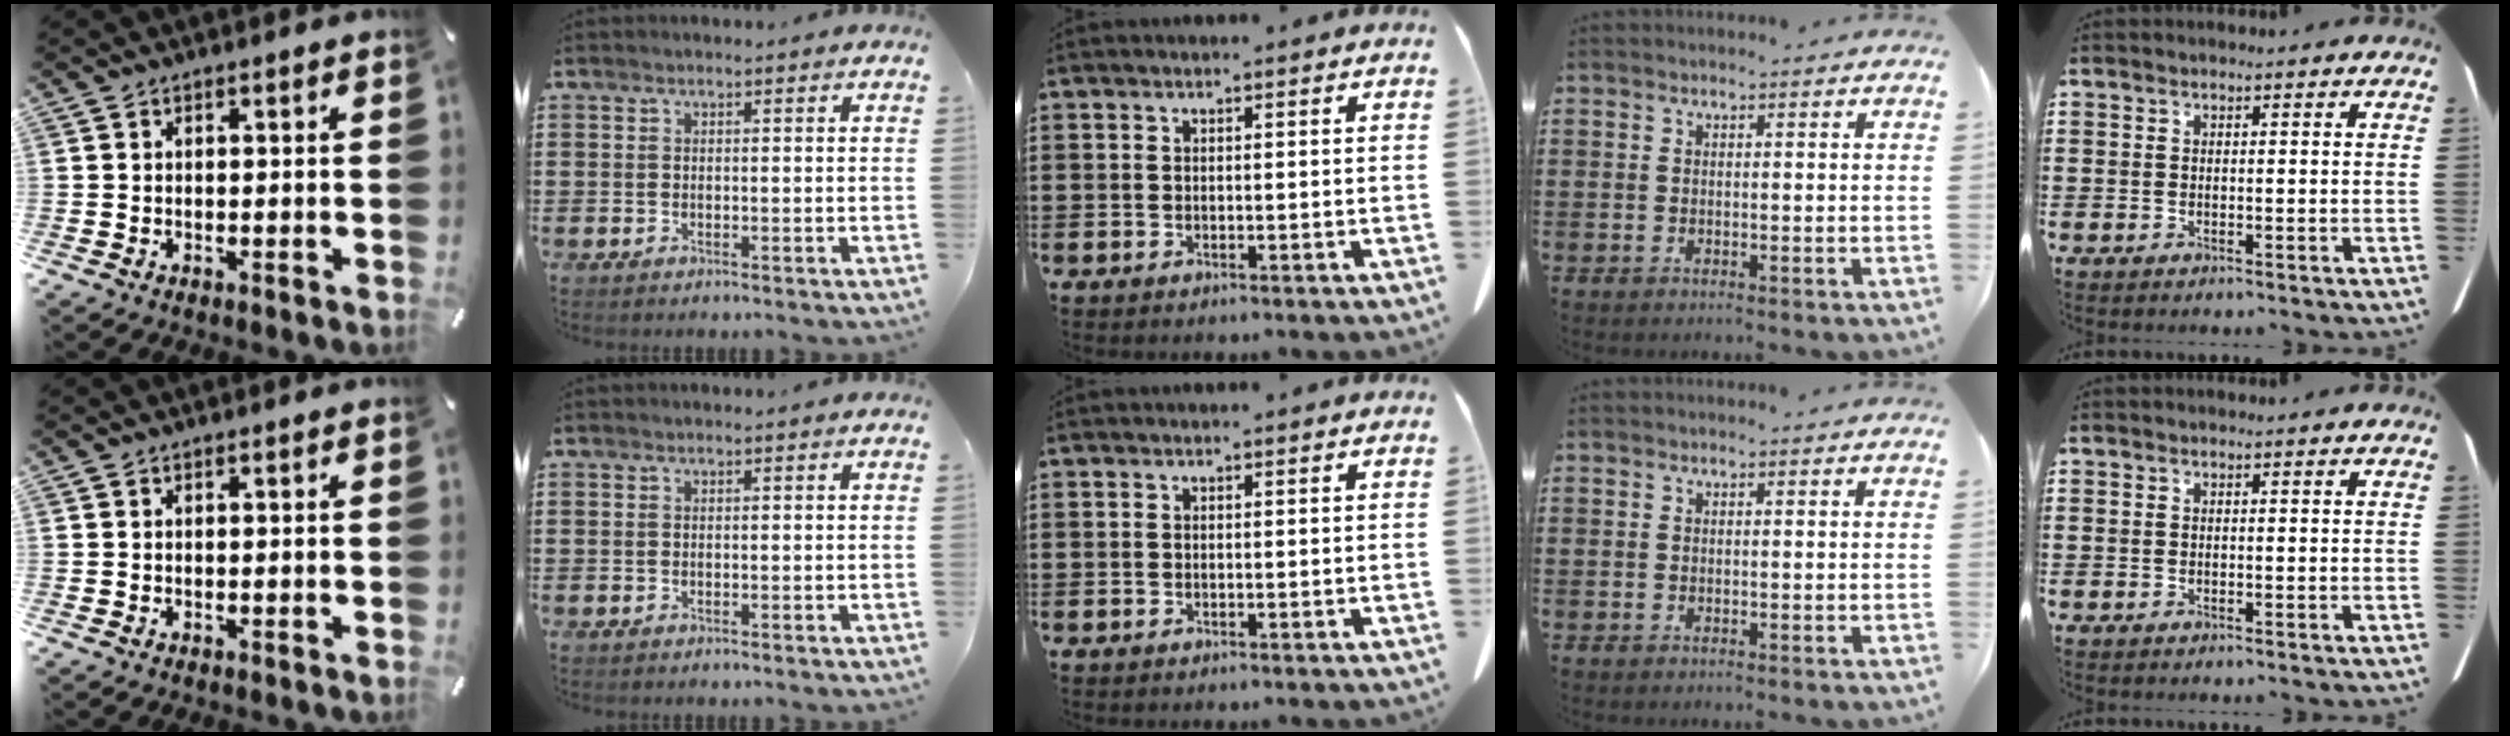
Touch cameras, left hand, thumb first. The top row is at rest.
{}